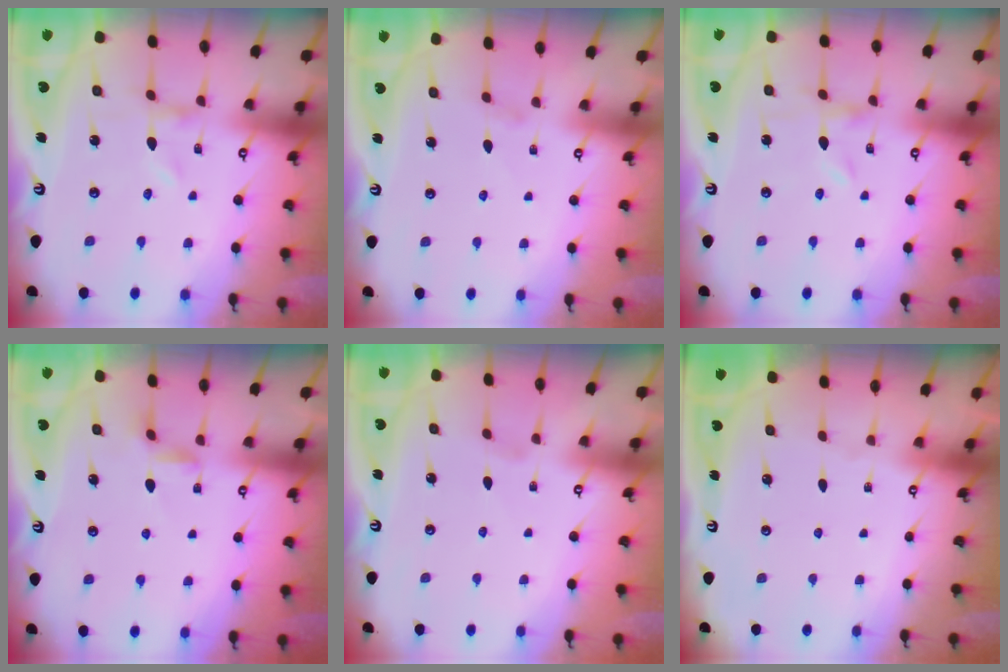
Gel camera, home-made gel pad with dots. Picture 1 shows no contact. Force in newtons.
{"total": 0.5, "press": 0.4, "slide": 0.2}
{"total": 0.0}
{"total": 2.4, "press": 2.4, "slide": 0.4}
{"total": 0.0}
{"total": 0.0}